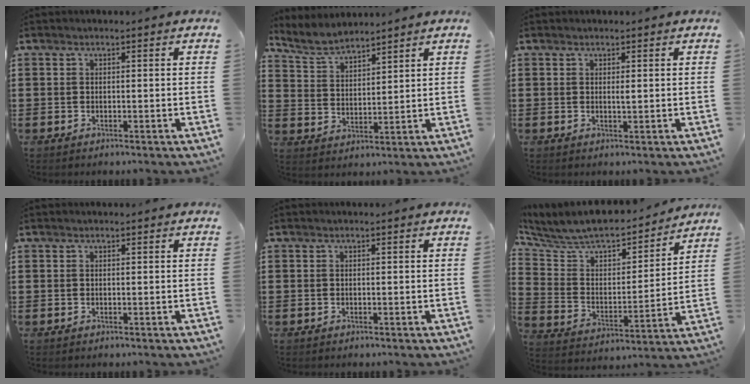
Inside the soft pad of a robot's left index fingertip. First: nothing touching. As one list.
[{"total": 5.0, "force": [4.7, 1.0, 1.3], "torque": [-0.044, -0.013, 0.085]}, {"total": 1.0, "force": [0.4, 0.1, 0.9], "torque": [-0.018, -0.001, 0.008]}, {"total": 0.0}, {"total": 0.0}, {"total": 6.9, "force": [6.3, 2.0, 2.0], "torque": [-0.074, -0.052, 0.105]}]